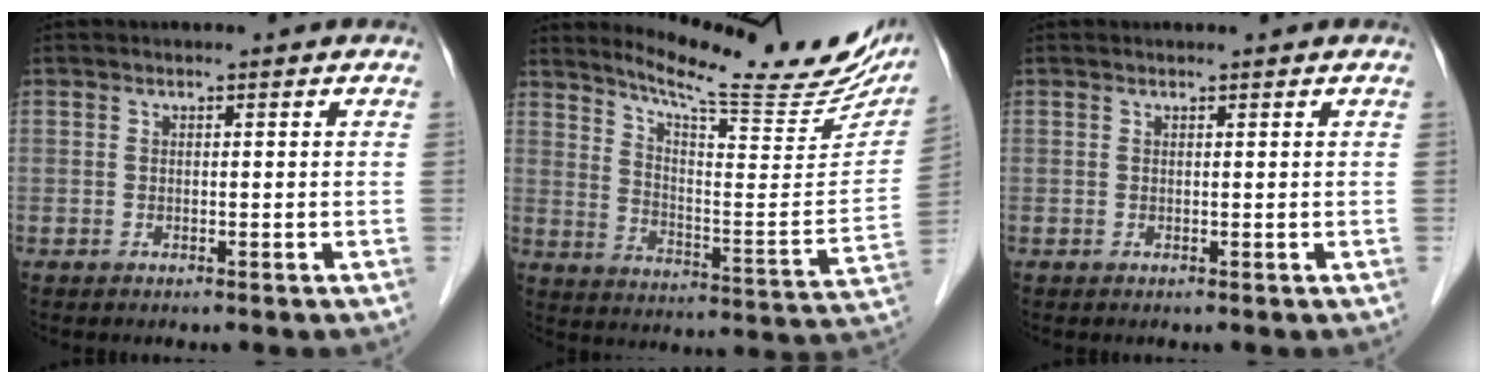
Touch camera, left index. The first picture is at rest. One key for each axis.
{"total": 21.3, "fx": 18.7, "fy": 2.4, "fz": 9.8, "tx": -0.147, "ty": -0.063, "tz": 0.249}
{"total": 0.5, "fx": 0.5, "fy": 0.0, "fz": 0.1, "tx": -0.003, "ty": 0.007, "tz": 0.010}